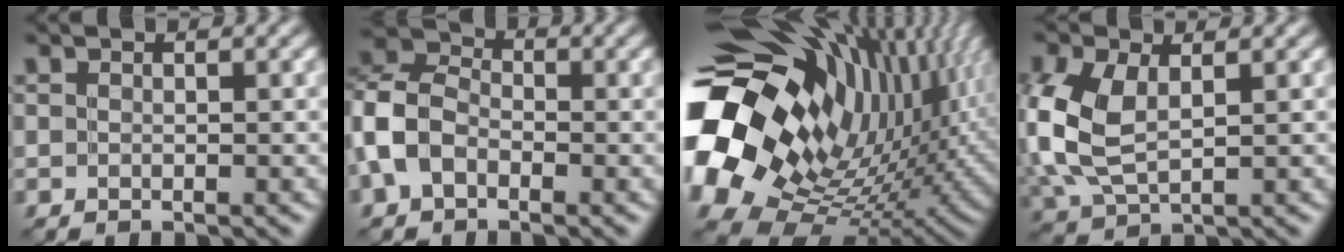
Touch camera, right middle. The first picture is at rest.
{"total": 5.8, "force": [-2.0, 4.2, 3.5], "torque": [-0.075, 0.010, -0.059]}
{"total": 19.4, "force": [3.8, 12.5, 14.3], "torque": [-0.273, -0.033, 0.083]}
{"total": 6.6, "force": [0.5, 3.8, 5.3], "torque": [-0.140, -0.002, 0.010]}